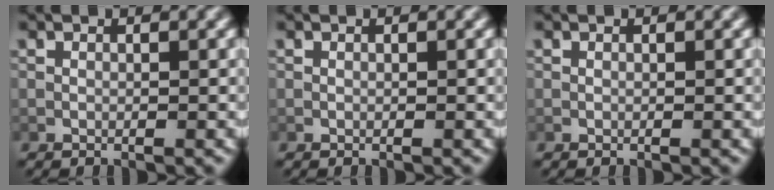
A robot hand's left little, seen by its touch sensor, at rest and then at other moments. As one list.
[{"total": 0.0}, {"total": 0.0}]